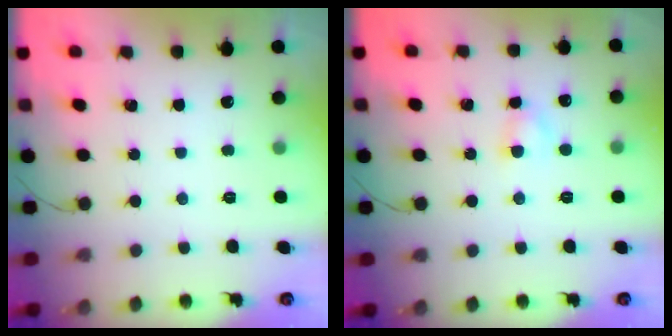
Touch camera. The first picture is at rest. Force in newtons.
{"total": 2.7, "press": 2.5, "slide": 1.0}